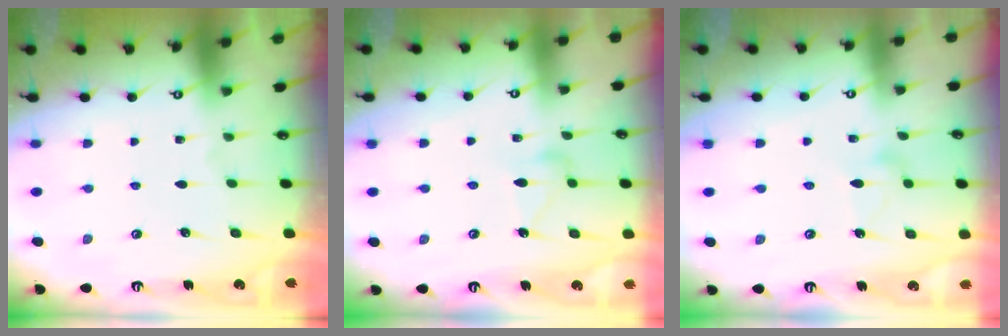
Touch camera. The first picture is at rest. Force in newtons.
{"total": 9.9, "press": 9.9, "slide": 0.4}
{"total": 8.2, "press": 8.2, "slide": 0.4}